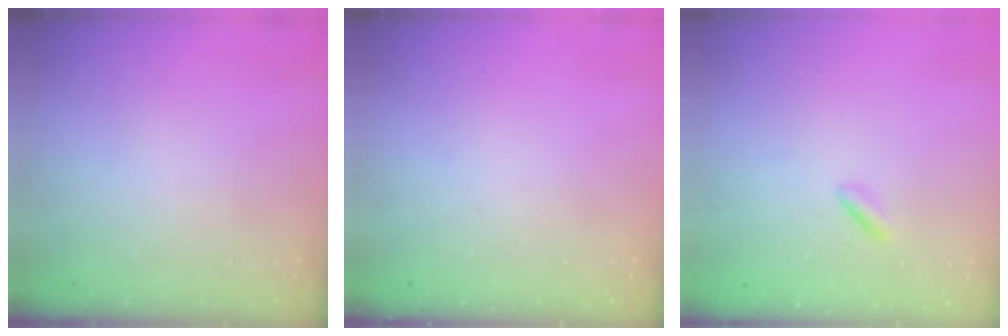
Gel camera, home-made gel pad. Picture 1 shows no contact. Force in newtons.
{"total": 0.0}
{"total": 0.5, "press": 0.0, "slide": 0.5}